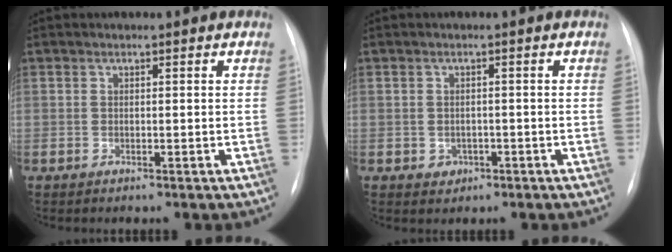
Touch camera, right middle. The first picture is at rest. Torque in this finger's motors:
{"motor_torque": [0.36, -0.36, 0.06, 0.00]}